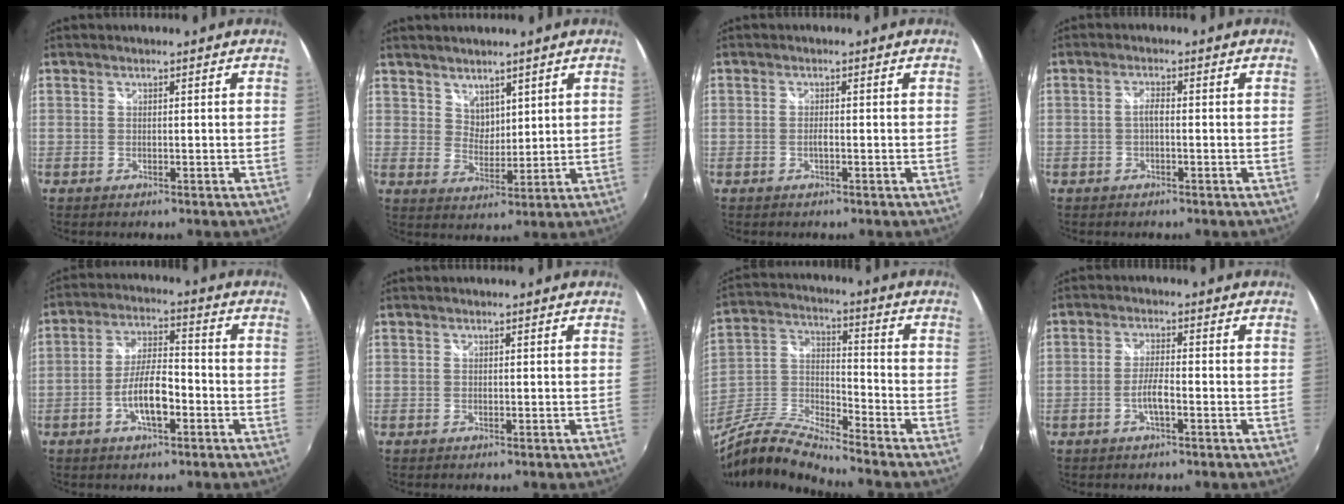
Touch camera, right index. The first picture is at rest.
{"total": 4.4, "force": [3.4, 2.6, 1.2], "torque": [-0.007, 0.003, 0.065]}
{"total": 0.9, "force": [-0.4, 0.2, 0.8], "torque": [-0.017, -0.001, -0.008]}
{"total": 1.6, "force": [-0.5, 0.5, 1.5], "torque": [-0.029, 0.006, -0.011]}
{"total": 8.1, "force": [-3.2, 2.6, 6.9], "torque": [-0.136, 0.004, -0.055]}
{"total": 0.0}
{"total": 12.1, "force": [-9.8, 1.6, 7.0], "torque": [-0.156, -0.010, -0.200]}
{"total": 3.5, "force": [-1.6, 0.5, 3.0], "torque": [-0.065, 0.000, -0.030]}